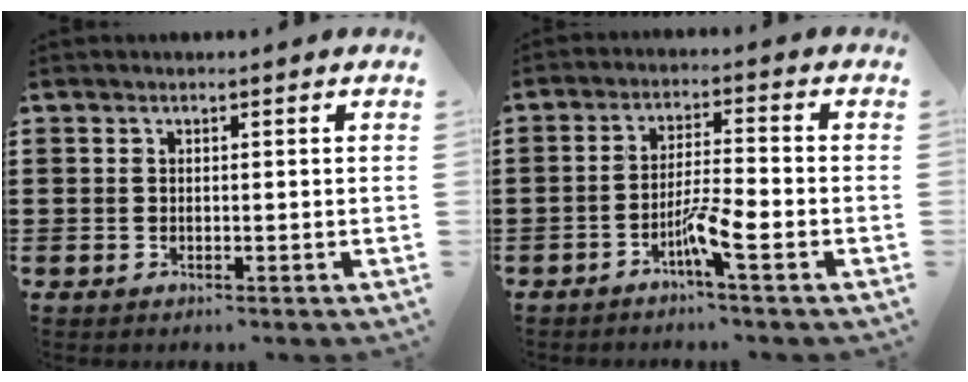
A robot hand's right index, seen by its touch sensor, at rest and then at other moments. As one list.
[{"total": 5.1, "force": [-2.8, 0.2, 4.2], "torque": [-0.093, -0.011, -0.056]}]